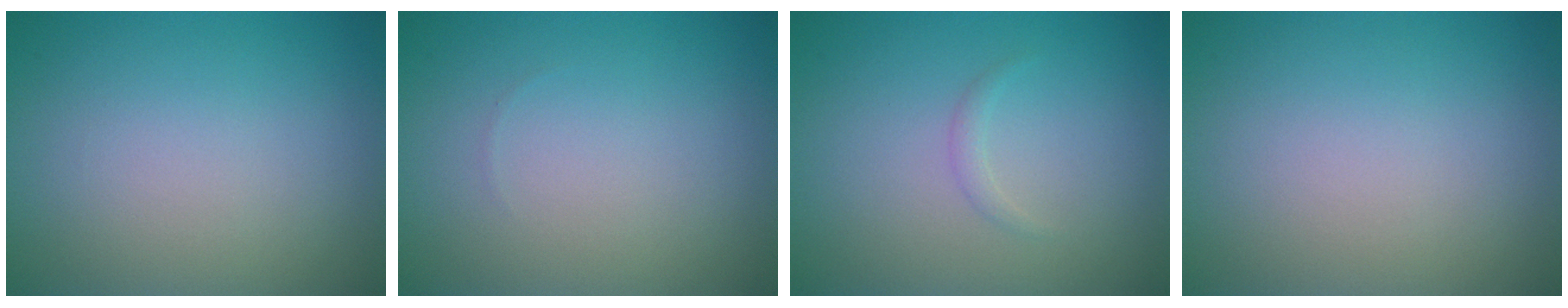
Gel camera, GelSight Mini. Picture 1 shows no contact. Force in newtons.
{"total": 0.0}
{"total": 0.8, "press": 0.8, "slide": 0.0}
{"total": 0.0}